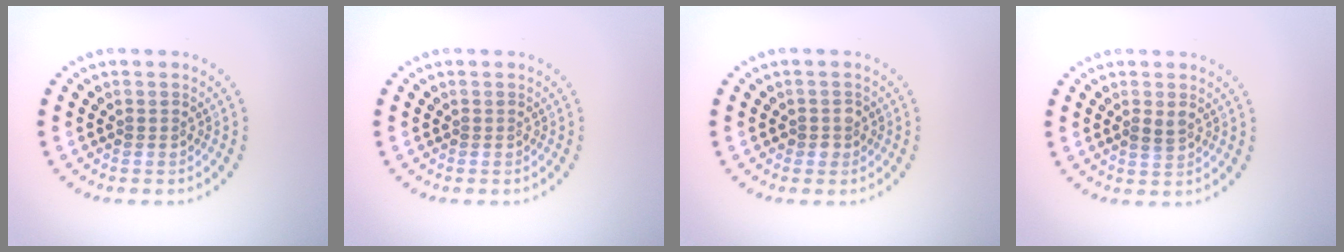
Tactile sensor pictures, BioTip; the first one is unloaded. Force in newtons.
{"total": 0.0}
{"total": 1.4, "press": 1.2, "slide": 0.7}
{"total": 1.1, "press": 1.1, "slide": 0.3}